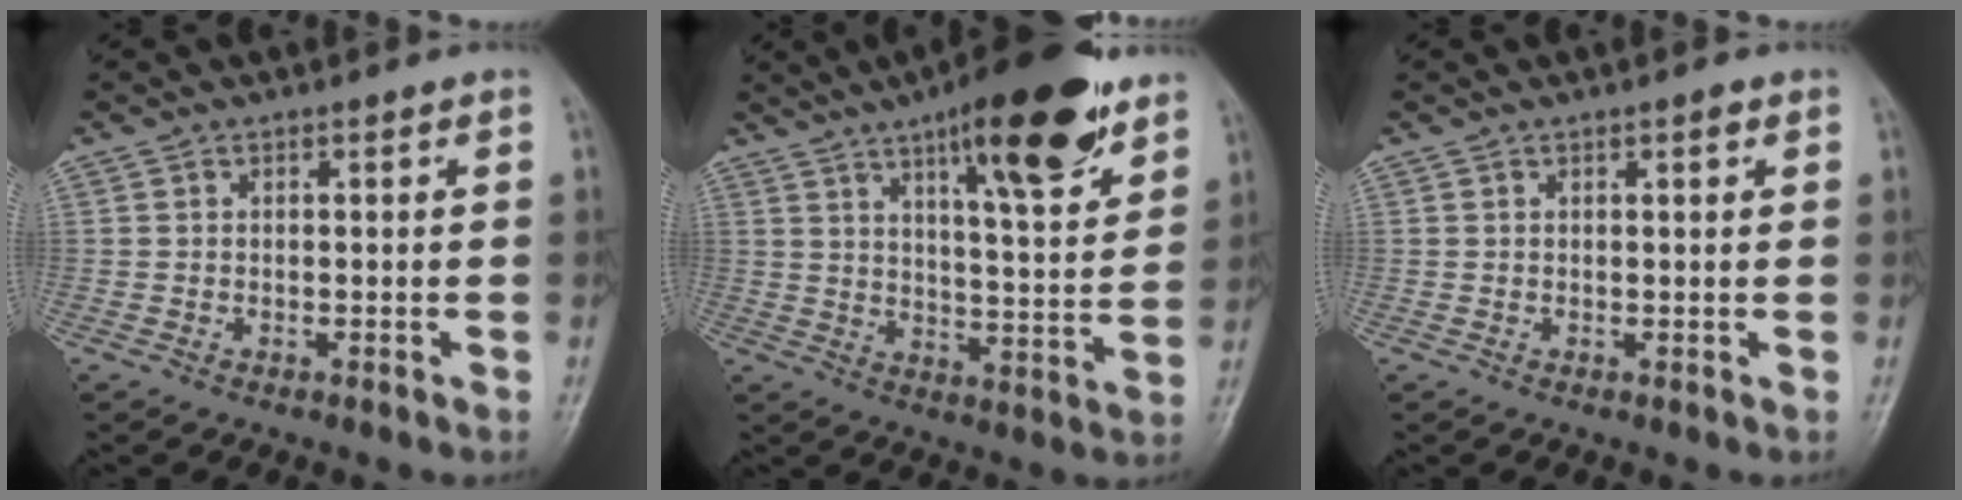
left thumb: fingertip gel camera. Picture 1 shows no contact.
{"total": 18.8, "force": [11.5, 4.8, 14.0], "torque": [-0.178, -0.054, 0.174]}
{"total": 1.3, "force": [0.7, 0.3, 1.0], "torque": [-0.015, -0.001, 0.009]}